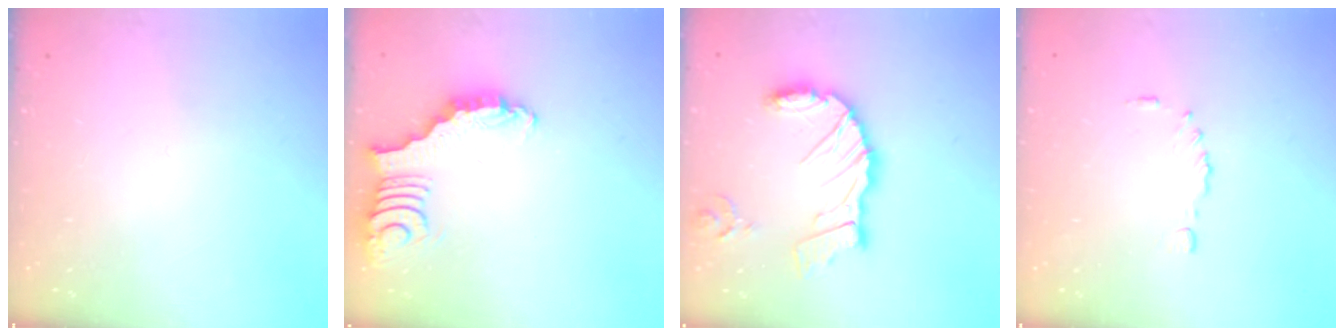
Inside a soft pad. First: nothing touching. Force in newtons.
{"total": 3.2, "press": 3.1, "slide": 0.6}
{"total": 16.2, "press": 16.0, "slide": 2.6}
{"total": 4.2, "press": 4.1, "slide": 0.5}